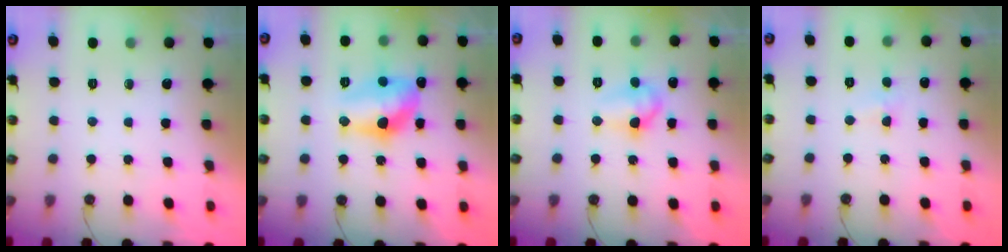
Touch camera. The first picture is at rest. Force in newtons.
{"total": 12.3, "press": 12.2, "slide": 1.1}
{"total": 8.3, "press": 8.3, "slide": 0.8}
{"total": 2.1, "press": 2.0, "slide": 0.3}